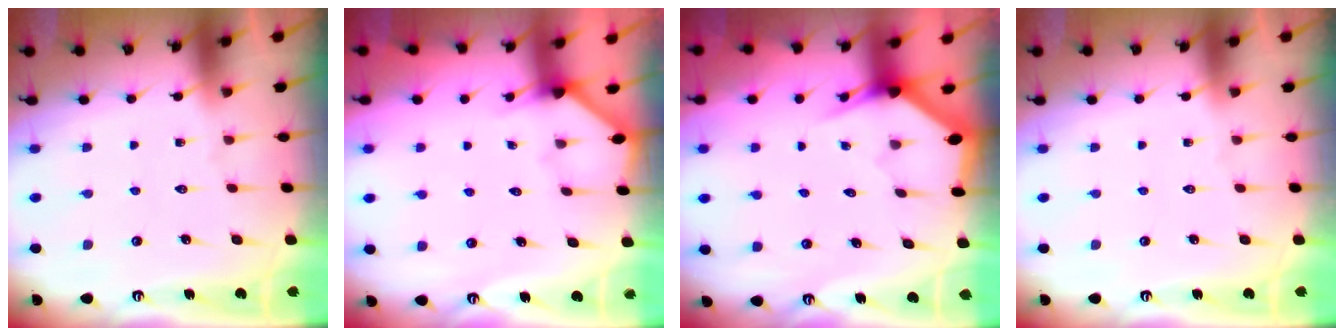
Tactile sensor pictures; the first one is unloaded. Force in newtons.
{"total": 2.6, "press": 2.6, "slide": 0.3}
{"total": 3.0, "press": 3.0, "slide": 0.0}
{"total": 0.0}